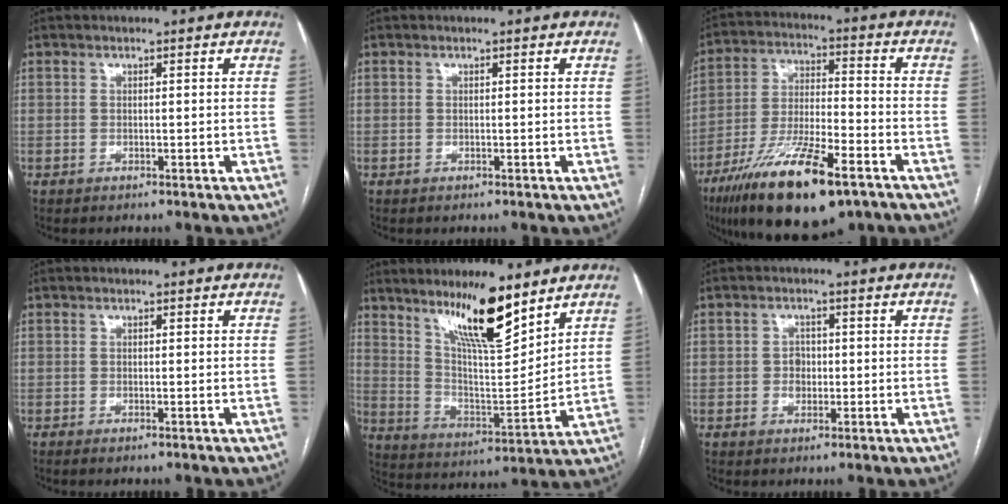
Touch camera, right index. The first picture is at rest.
{"total": 0.0}
{"total": 18.6, "force": [-11.4, 4.1, 14.2], "torque": [-0.260, -0.031, -0.198]}
{"total": 0.7, "force": [-0.5, 0.0, 0.5], "torque": [-0.010, -0.002, -0.009]}
{"total": 13.9, "force": [9.7, 2.3, 9.6], "torque": [-0.164, -0.012, 0.175]}
{"total": 2.3, "force": [-0.2, 1.9, 1.2], "torque": [-0.015, 0.005, -0.002]}